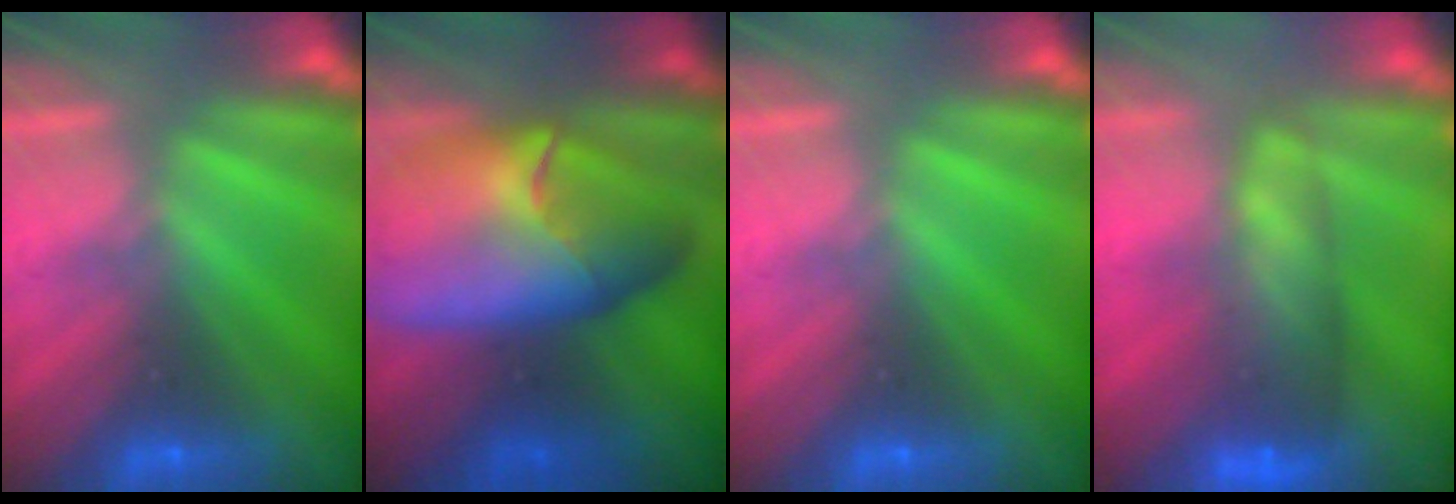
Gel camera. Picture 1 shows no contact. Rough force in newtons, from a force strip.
{"total": 8.7}
{"total": 0.0}
{"total": 7.4}